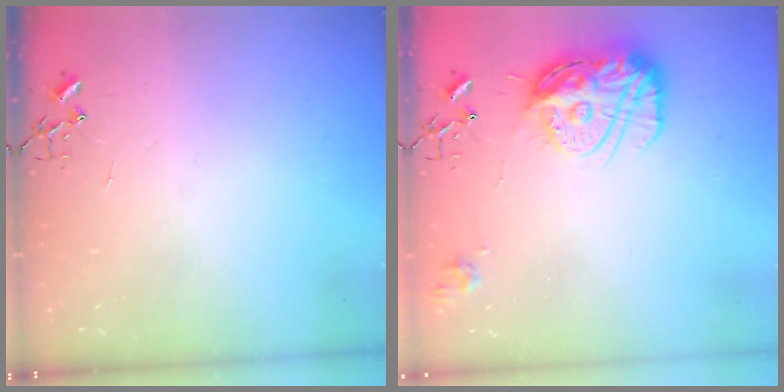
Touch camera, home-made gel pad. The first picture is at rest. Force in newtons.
{"total": 15.4, "press": 15.3, "slide": 1.4}